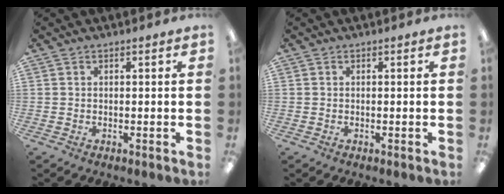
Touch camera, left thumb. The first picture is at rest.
{"total": 0.0}